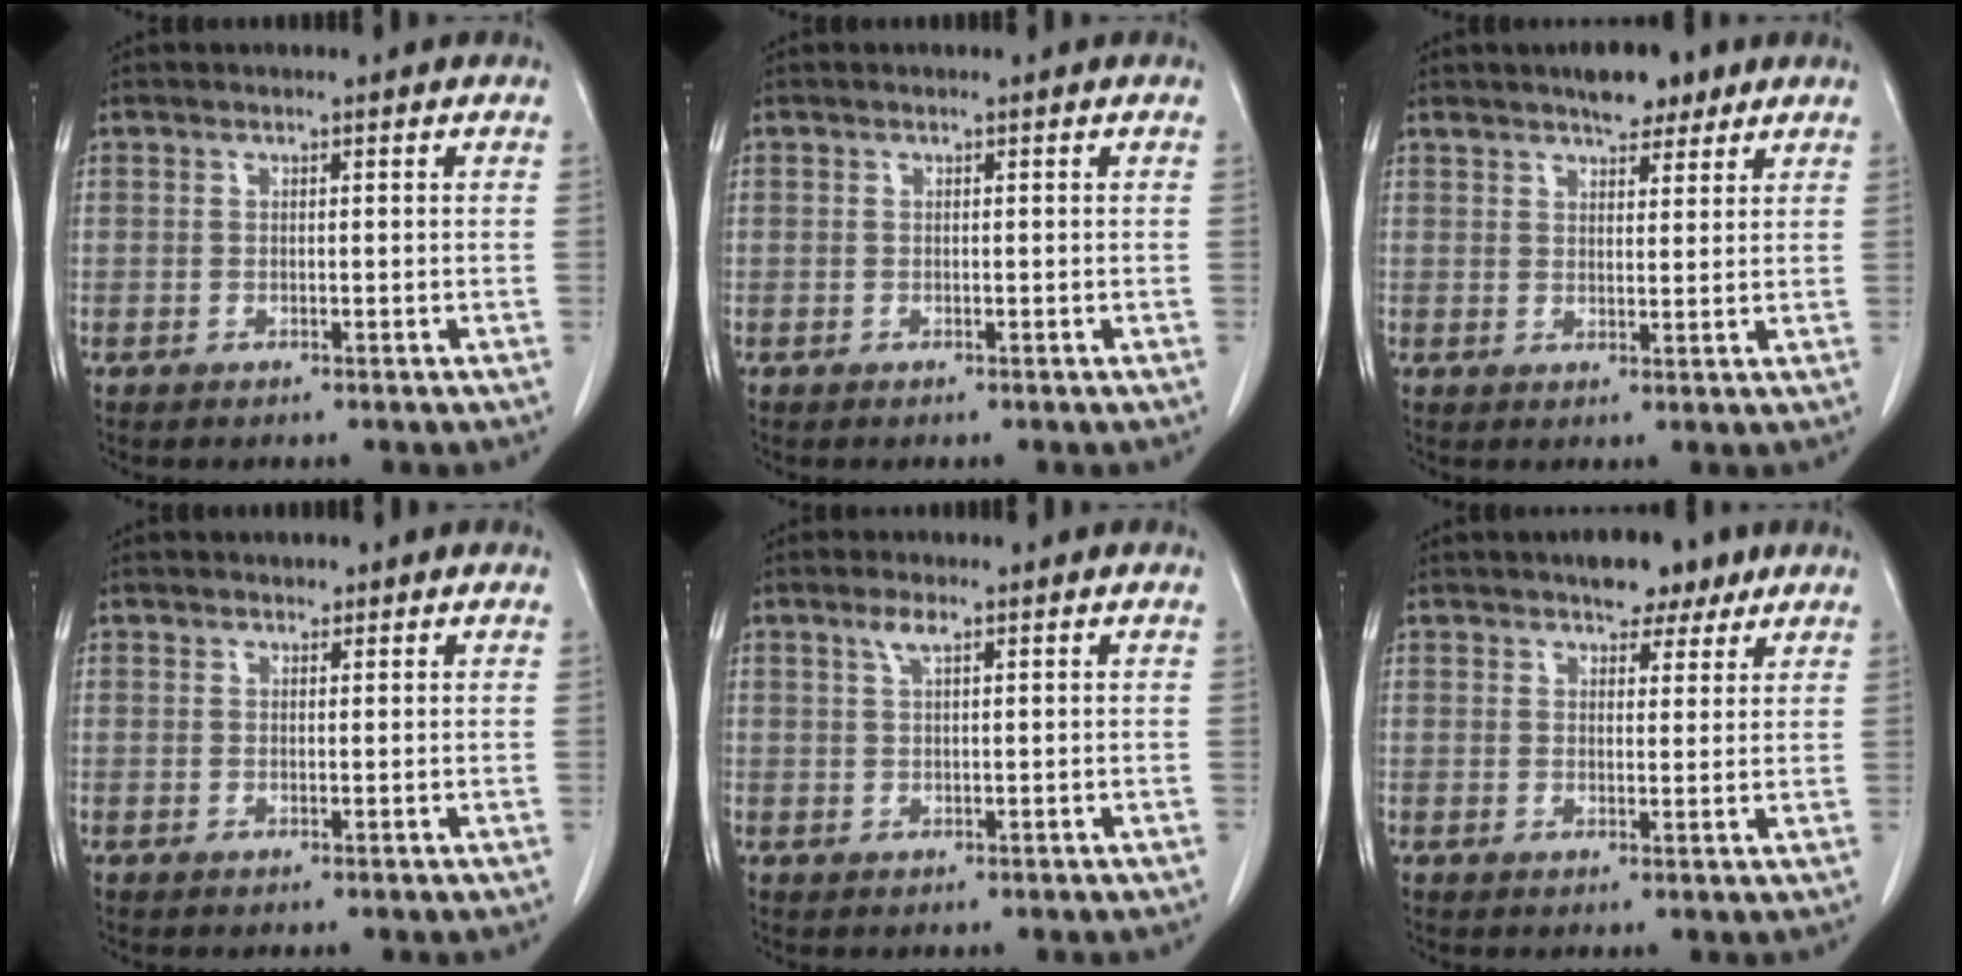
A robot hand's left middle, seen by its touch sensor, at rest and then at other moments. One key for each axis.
{"total": 0.0}
{"total": 5.5, "fx": 4.2, "fy": 1.9, "fz": 3.1, "tx": -0.048, "ty": 0.007, "tz": 0.065}
{"total": 0.9, "fx": 0.8, "fy": 0.4, "fz": 0.2, "tx": -0.002, "ty": -0.004, "tz": 0.010}
{"total": 2.0, "fx": 1.2, "fy": 0.4, "fz": 1.5, "tx": -0.034, "ty": 0.004, "tz": 0.027}
{"total": 5.3, "fx": 3.9, "fy": 2.5, "fz": 2.5, "tx": -0.031, "ty": 0.007, "tz": 0.057}